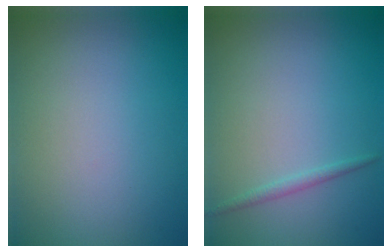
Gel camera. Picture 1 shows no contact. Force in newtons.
{"total": 0.9, "press": 0.9, "slide": 0.0}